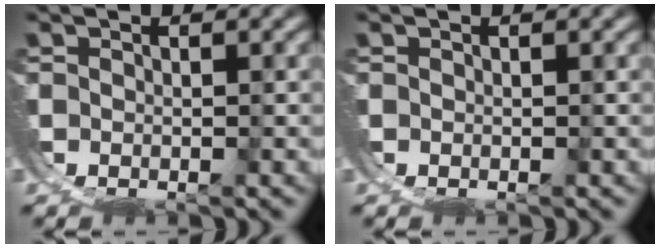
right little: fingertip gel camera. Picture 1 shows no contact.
{"total": 0.0}